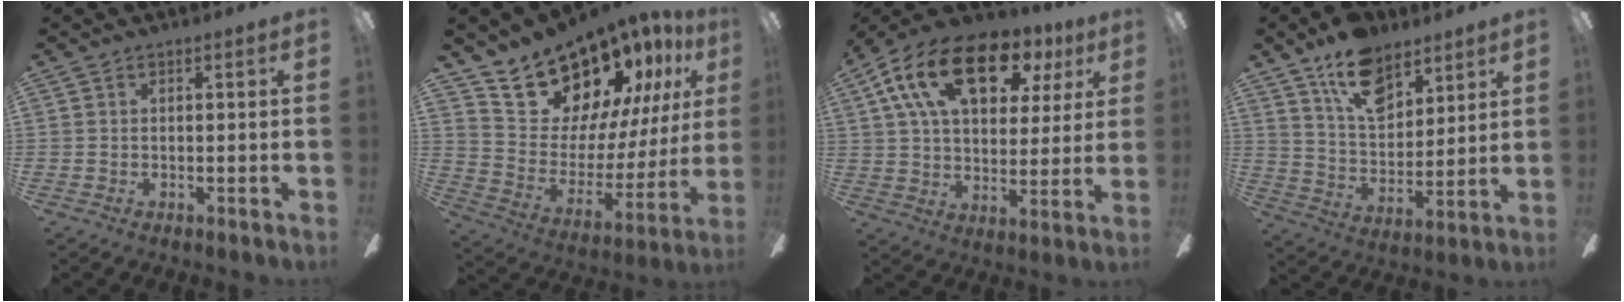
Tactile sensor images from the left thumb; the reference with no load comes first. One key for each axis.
{"total": 20.9, "fx": 17.1, "fy": 10.3, "fz": 6.3, "tx": -0.114, "ty": -0.124, "tz": 0.328}
{"total": 20.1, "fx": 10.8, "fy": 10.6, "fz": 13.2, "tx": -0.233, "ty": -0.030, "tz": 0.188}
{"total": 14.5, "fx": 9.7, "fy": 8.1, "fz": 7.2, "tx": -0.120, "ty": -0.042, "tz": 0.179}